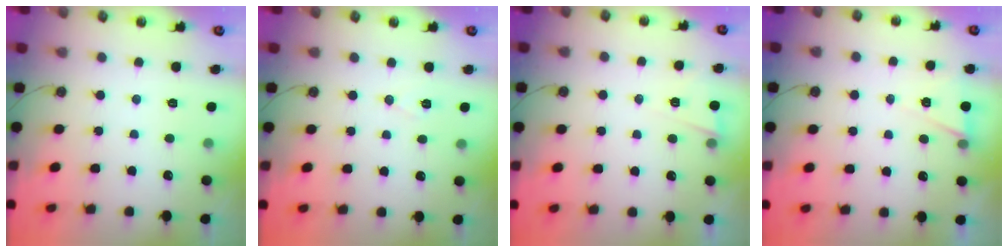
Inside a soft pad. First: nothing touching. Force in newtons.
{"total": 6.4, "press": 4.5, "slide": 4.5}
{"total": 2.9, "press": 2.7, "slide": 1.1}
{"total": 5.6, "press": 3.2, "slide": 4.6}